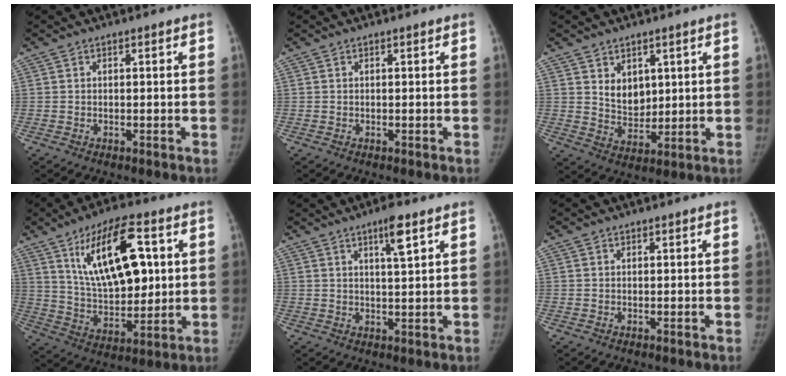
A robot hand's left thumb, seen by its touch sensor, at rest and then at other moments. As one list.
[{"total": 0.0}, {"total": 6.5, "force": [2.5, 4.7, 3.8], "torque": [-0.035, -0.025, 0.055]}, {"total": 18.7, "force": [6.3, 8.6, 15.4], "torque": [-0.222, -0.021, 0.117]}, {"total": 5.1, "force": [2.8, 0.6, 4.2], "torque": [-0.068, -0.015, 0.047]}, {"total": 0.0}]